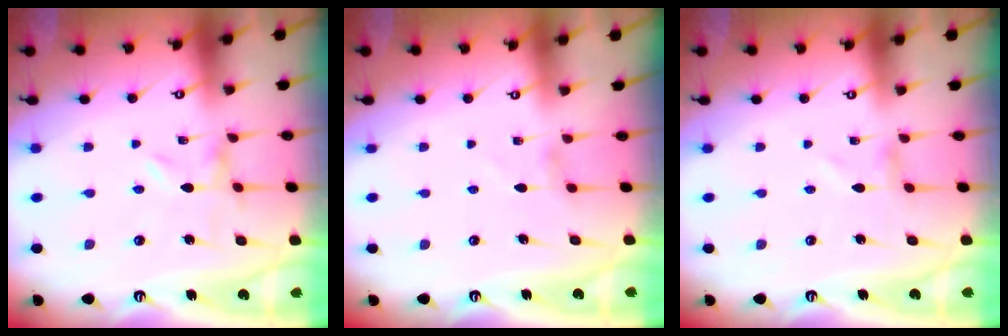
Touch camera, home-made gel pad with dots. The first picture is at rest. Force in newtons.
{"total": 3.0, "press": 3.0, "slide": 0.4}
{"total": 0.0}